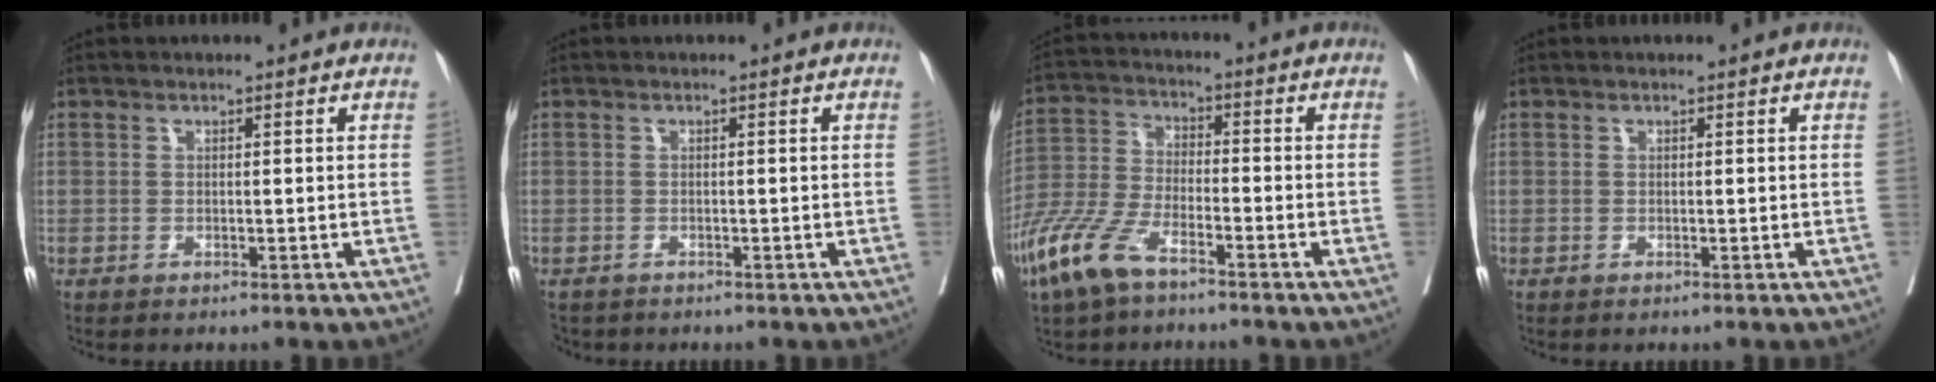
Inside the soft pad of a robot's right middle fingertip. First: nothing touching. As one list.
[{"total": 2.5, "force": [-2.1, 1.3, 0.4], "torque": [-0.011, -0.003, -0.034]}, {"total": 9.7, "force": [-6.4, 3.0, 6.6], "torque": [-0.161, -0.017, -0.131]}, {"total": 0.0}]